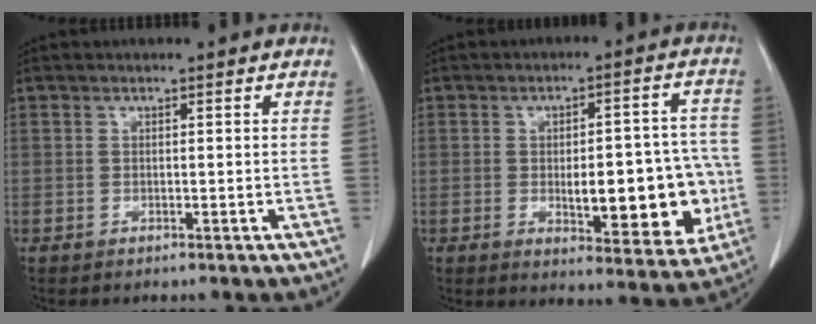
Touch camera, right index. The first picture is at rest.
{"total": 14.3, "force": [-2.3, 5.2, 13.1], "torque": [-0.161, 0.016, -0.017]}